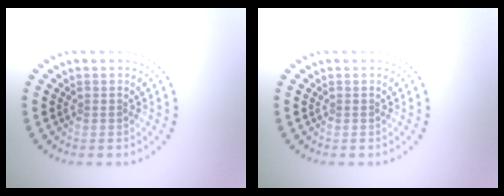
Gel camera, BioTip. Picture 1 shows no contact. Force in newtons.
{"total": 0.0}